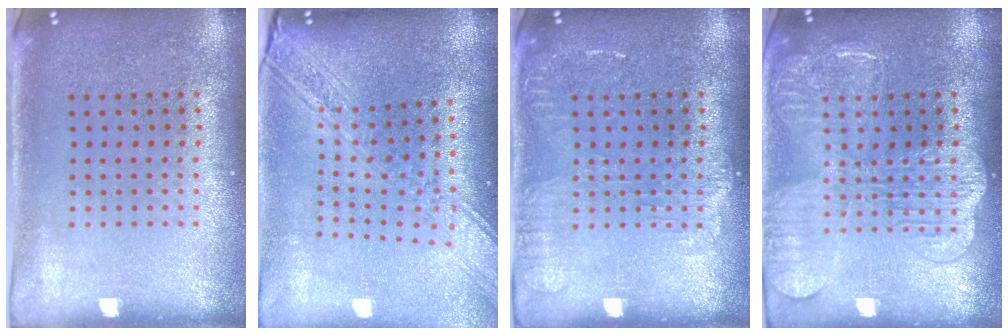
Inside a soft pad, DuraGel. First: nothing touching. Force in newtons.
{"total": 2.8, "press": 2.2, "slide": 1.7}
{"total": 1.6, "press": 1.5, "slide": 0.3}
{"total": 3.9, "press": 3.9, "slide": 0.6}